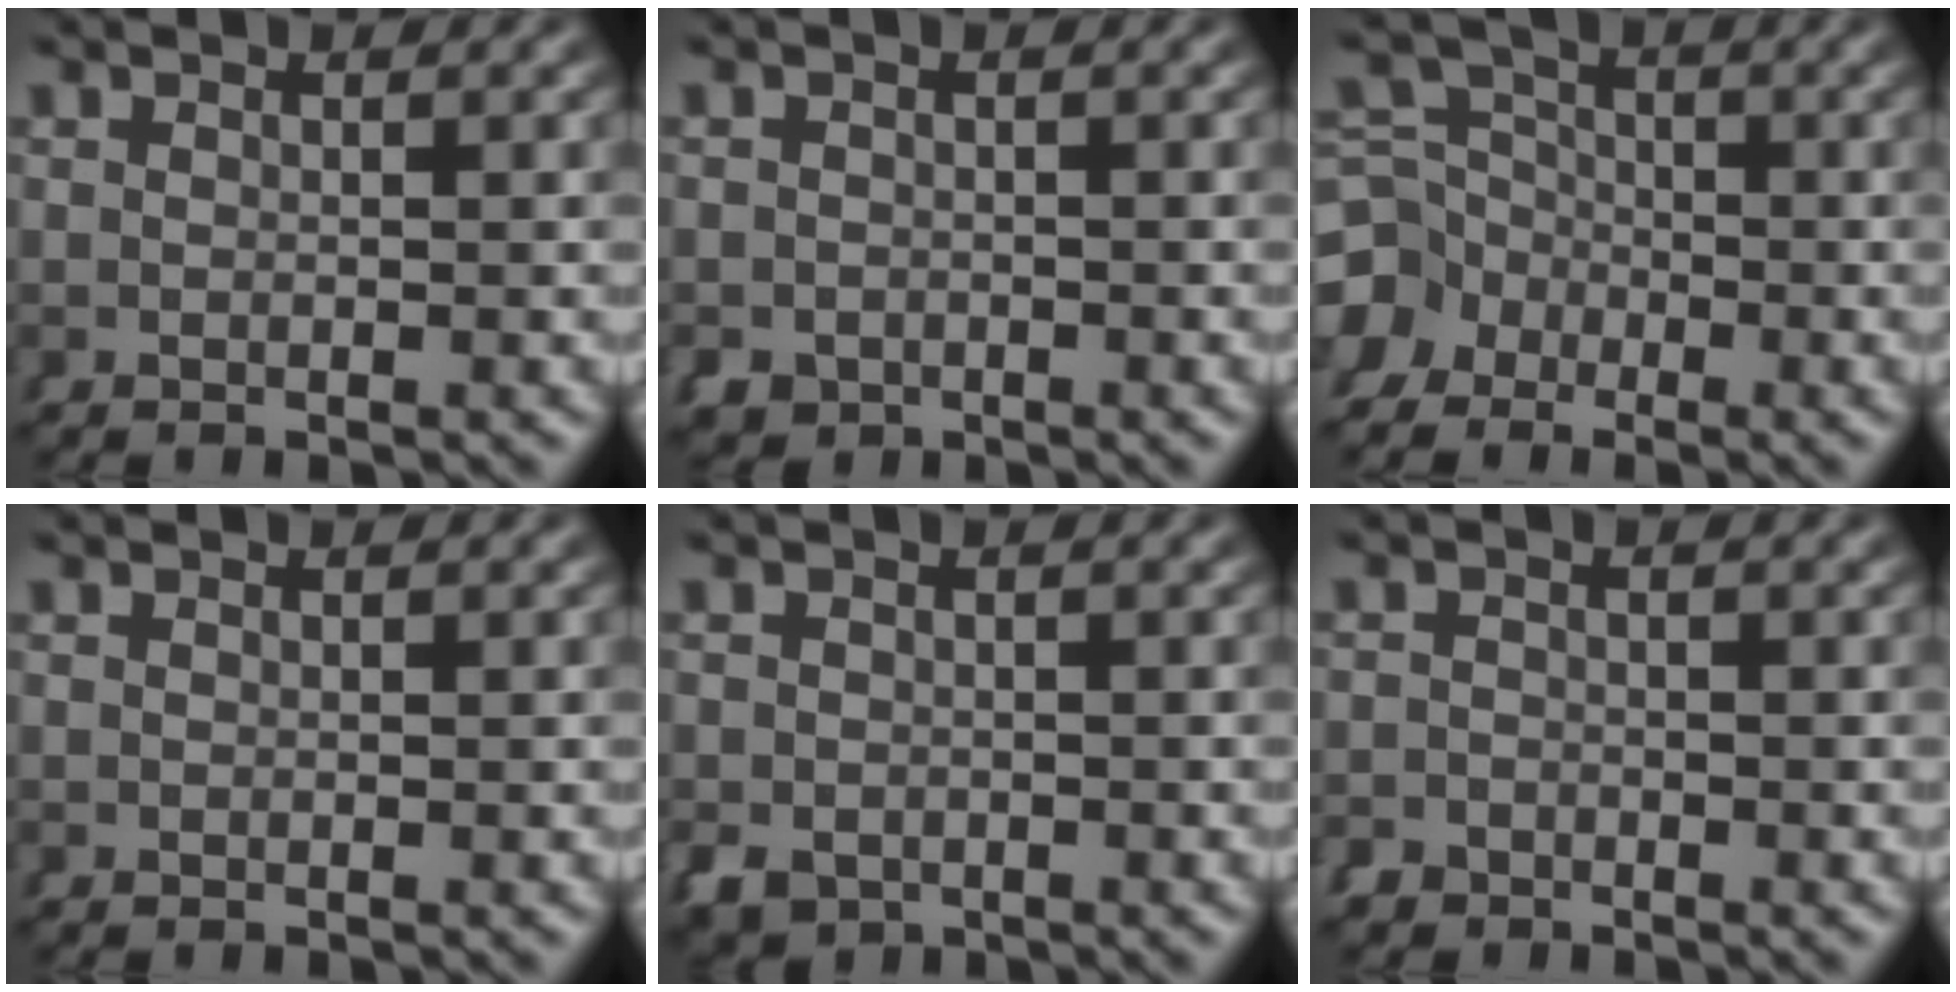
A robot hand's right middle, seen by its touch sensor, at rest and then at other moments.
{"total": 3.1, "force": [-2.0, 2.3, 0.5], "torque": [-0.009, -0.028, -0.021]}
{"total": 6.8, "force": [-2.6, 5.9, 2.3], "torque": [-0.043, -0.036, -0.040]}
{"total": 0.0}
{"total": 3.1, "force": [-2.0, 2.1, 0.9], "torque": [-0.015, -0.031, -0.020]}
{"total": 2.0, "force": [-1.9, 0.6, -0.4], "torque": [0.016, -0.016, -0.028]}